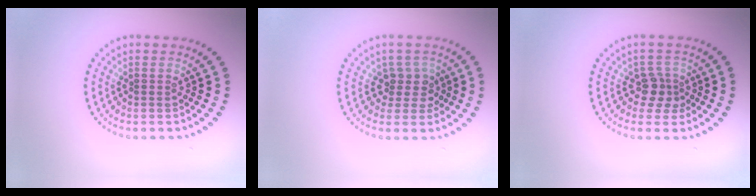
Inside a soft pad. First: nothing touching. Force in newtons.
{"total": 2.3, "press": 1.8, "slide": 1.3}
{"total": 2.3, "press": 1.8, "slide": 1.3}